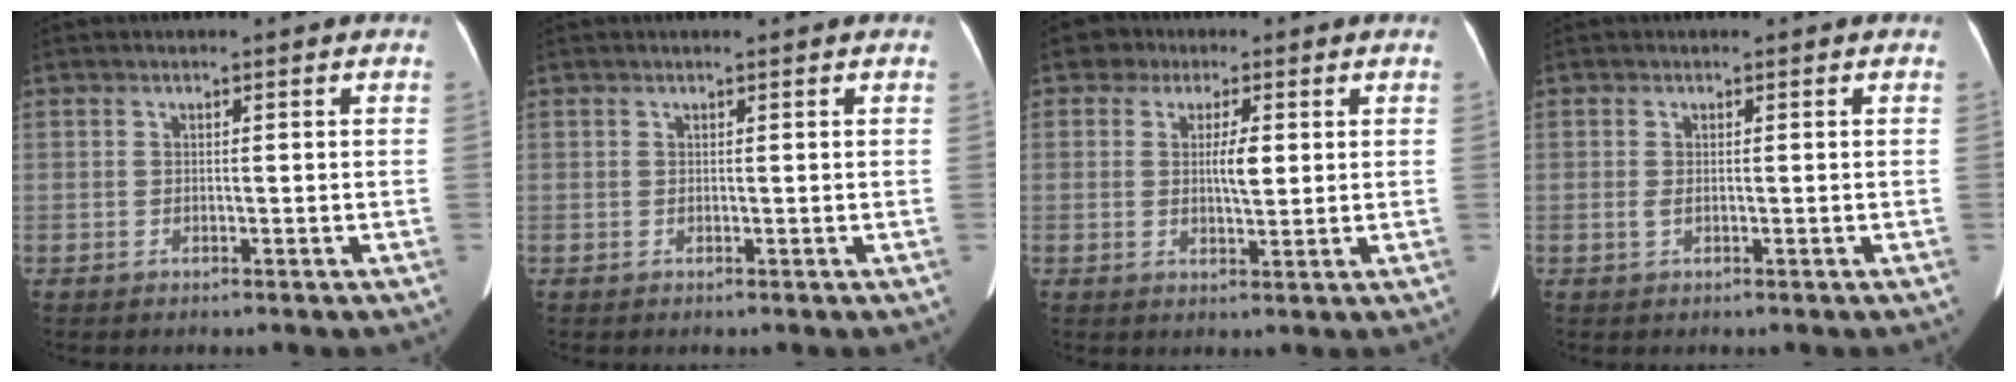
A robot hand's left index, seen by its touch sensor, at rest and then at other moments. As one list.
[{"total": 1.0, "force": [0.9, 0.0, 0.4], "torque": [-0.008, 0.015, 0.014]}, {"total": 5.0, "force": [1.2, 3.0, 3.8], "torque": [-0.062, 0.014, 0.018]}, {"total": 0.7, "force": [0.1, 0.3, 0.6], "torque": [-0.019, -0.002, 0.005]}]